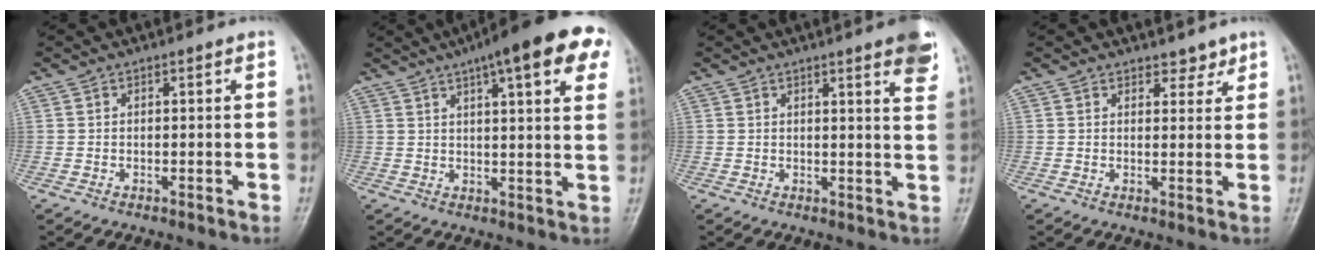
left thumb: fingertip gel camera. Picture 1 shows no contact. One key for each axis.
{"total": 18.0, "fx": 9.8, "fy": 4.6, "fz": 14.4, "tx": -0.182, "ty": 0.005, "tz": 0.122}
{"total": 7.3, "fx": 4.5, "fy": 1.0, "fz": 5.7, "tx": -0.055, "ty": -0.015, "tz": 0.047}
{"total": 2.7, "fx": 2.2, "fy": 1.4, "fz": 0.5, "tx": 0.017, "ty": -0.013, "tz": 0.027}